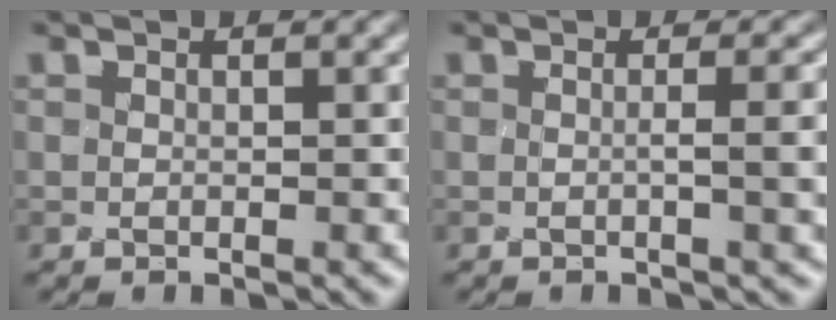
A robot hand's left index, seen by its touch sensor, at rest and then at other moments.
{"total": 3.0, "force": [-0.6, 0.8, 2.8], "torque": [-0.025, 0.011, -0.003]}